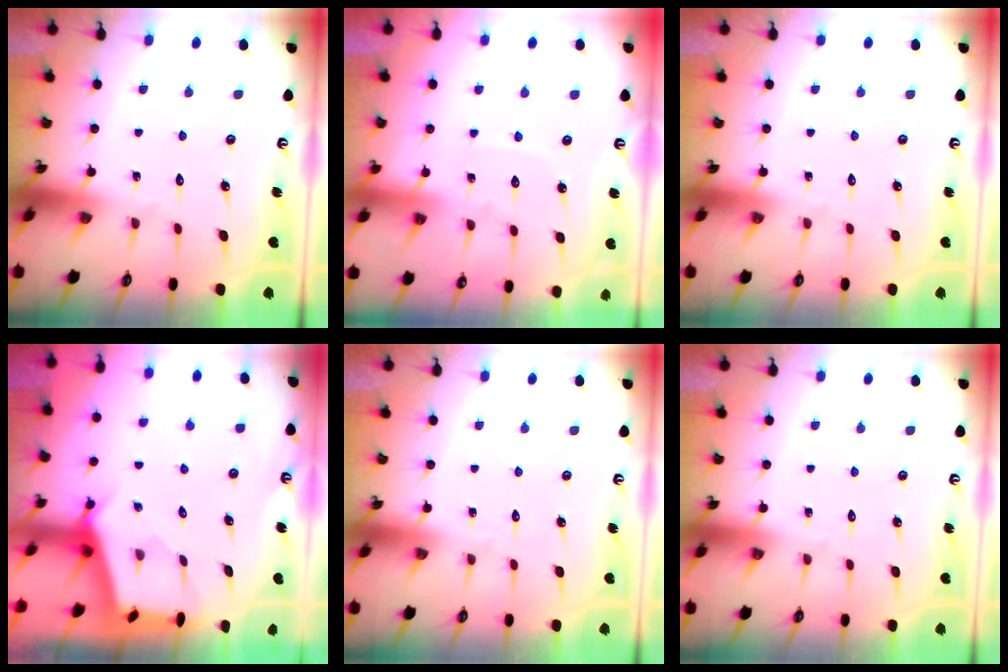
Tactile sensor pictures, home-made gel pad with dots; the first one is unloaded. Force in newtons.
{"total": 3.2, "press": 3.2, "slide": 0.3}
{"total": 0.0}
{"total": 2.6, "press": 2.5, "slide": 0.4}
{"total": 0.0}
{"total": 0.0}